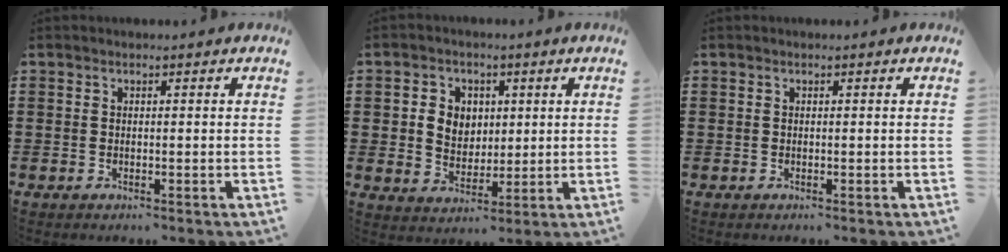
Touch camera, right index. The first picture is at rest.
{"total": 4.8, "force": [1.0, 4.3, 1.9], "torque": [-0.048, 0.012, 0.014]}
{"total": 0.0}